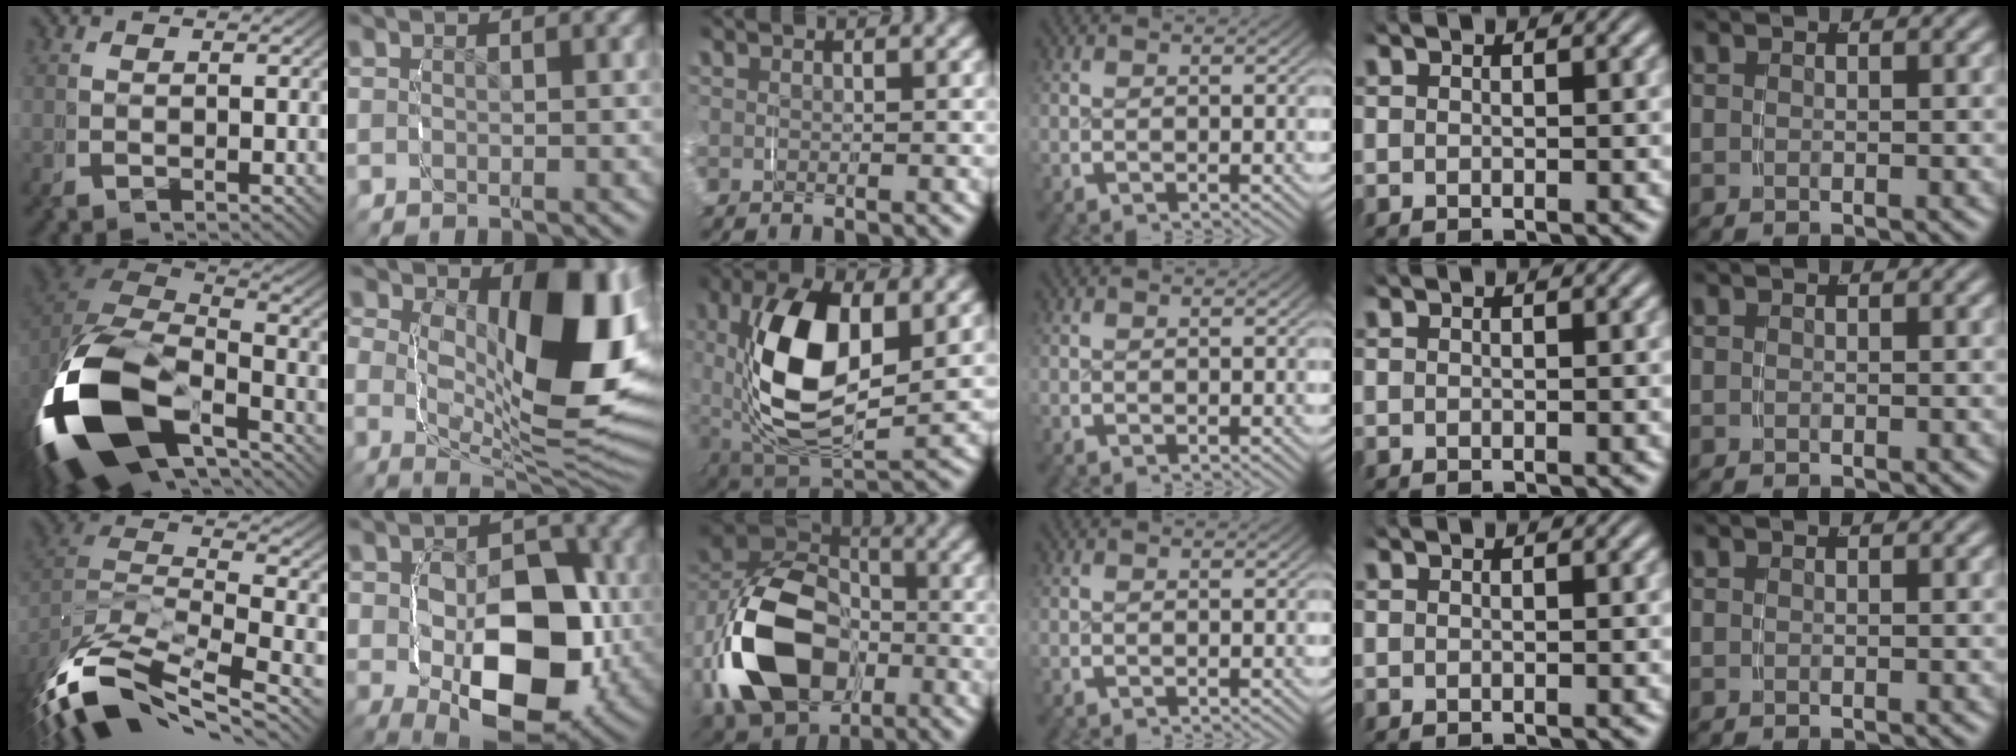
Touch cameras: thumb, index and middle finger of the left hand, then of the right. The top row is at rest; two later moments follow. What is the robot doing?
{"motion": "grasp_and_lifting", "object": "fork"}